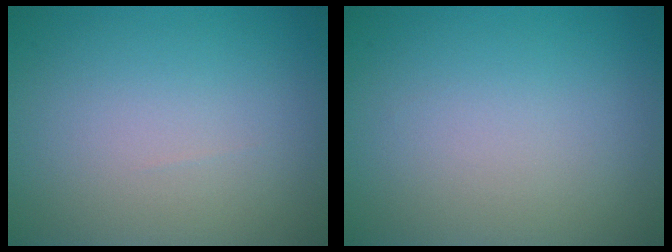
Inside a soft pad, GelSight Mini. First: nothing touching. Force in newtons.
{"total": 0.0}